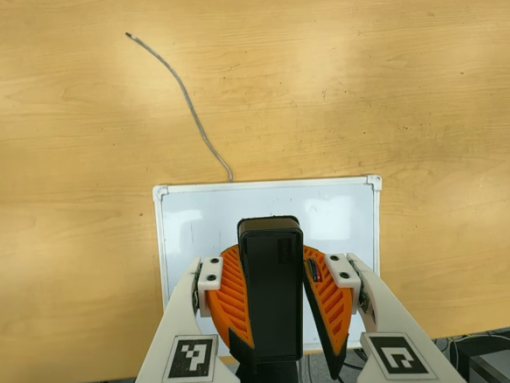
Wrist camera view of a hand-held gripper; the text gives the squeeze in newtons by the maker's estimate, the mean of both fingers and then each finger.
{"total": 9.9, "left": 10.2, "right": 9.6}